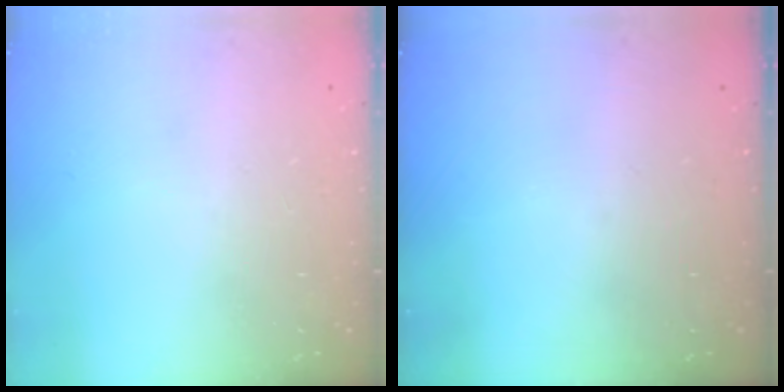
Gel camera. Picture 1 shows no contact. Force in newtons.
{"total": 0.0}